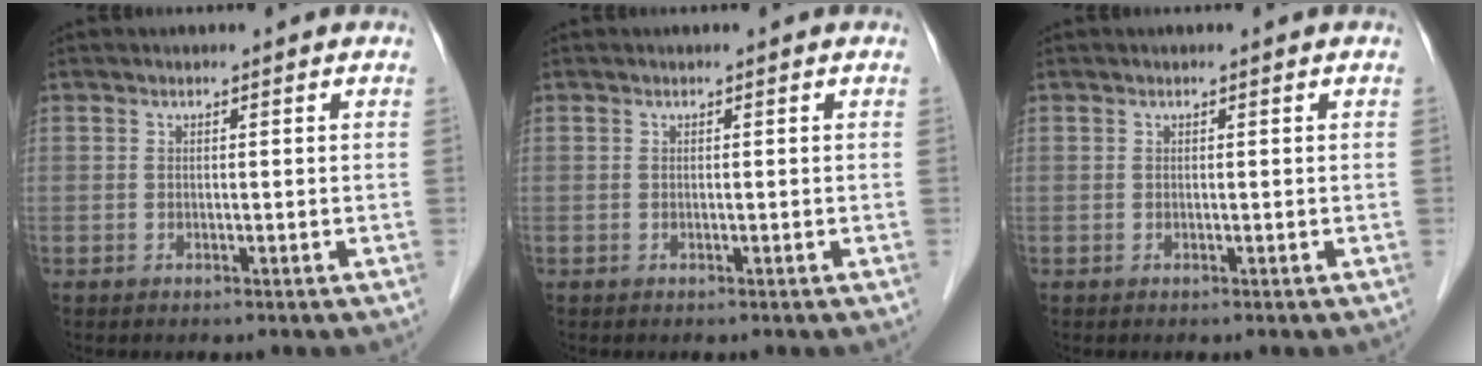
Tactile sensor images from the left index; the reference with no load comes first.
{"total": 0.0}
{"total": 0.0}